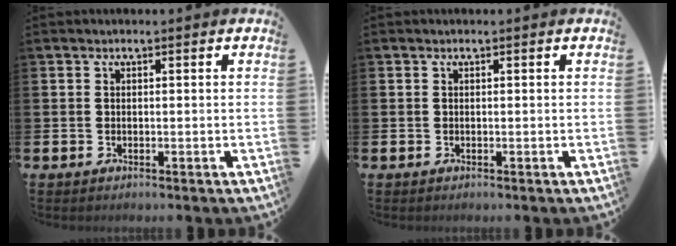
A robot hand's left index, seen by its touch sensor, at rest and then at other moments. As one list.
[{"total": 0.0}]